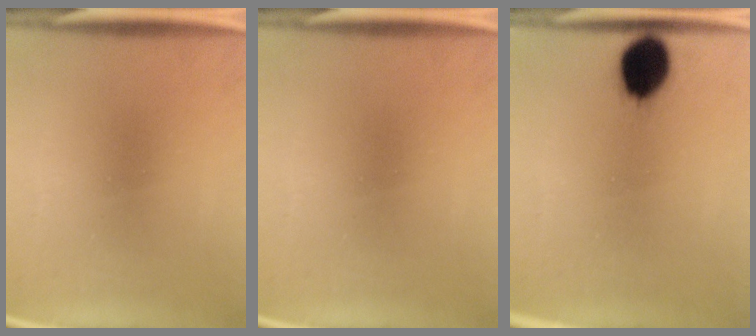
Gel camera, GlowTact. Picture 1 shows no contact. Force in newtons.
{"total": 0.0}
{"total": 9.5}